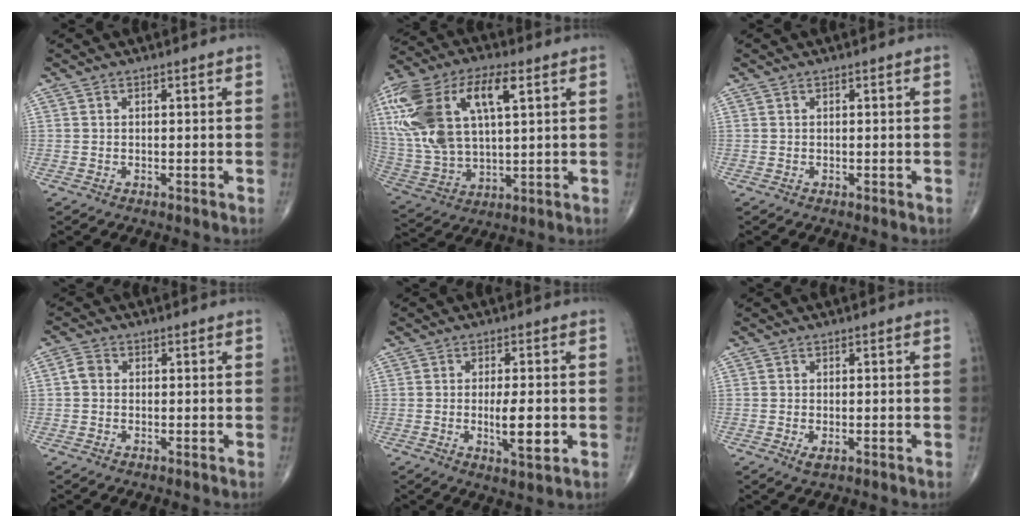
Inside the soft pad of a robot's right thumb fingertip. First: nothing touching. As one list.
[{"total": 24.6, "force": [7.9, 12.0, 19.9], "torque": [-0.434, 0.010, 0.148]}, {"total": 0.0}, {"total": 2.4, "force": [0.0, 2.0, 1.3], "torque": [-0.021, 0.009, -0.005]}, {"total": 6.5, "force": [-1.0, 1.9, 6.2], "torque": [-0.098, -0.012, -0.015]}, {"total": 1.5, "force": [-0.5, 0.6, 1.3], "torque": [-0.026, -0.006, -0.008]}]